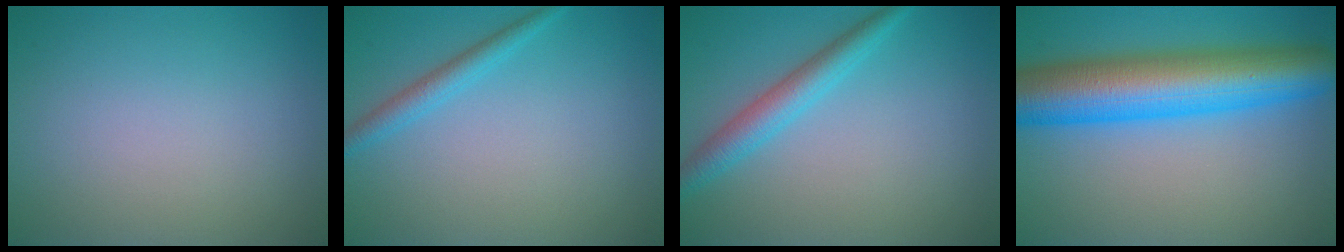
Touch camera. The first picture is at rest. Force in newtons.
{"total": 1.9, "press": 1.9, "slide": 0.1}
{"total": 3.2, "press": 3.2, "slide": 0.0}
{"total": 11.1, "press": 11.1, "slide": 0.2}